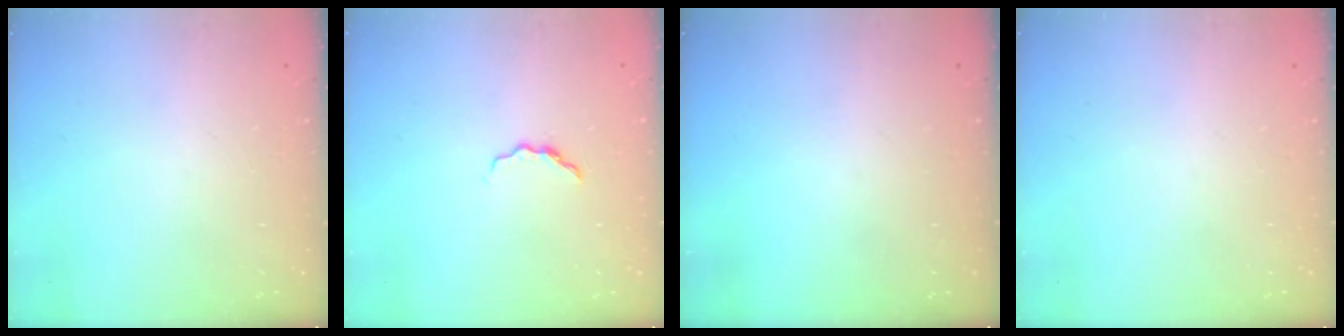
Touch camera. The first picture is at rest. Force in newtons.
{"total": 3.8, "press": 3.8, "slide": 0.5}
{"total": 0.0}
{"total": 0.0}